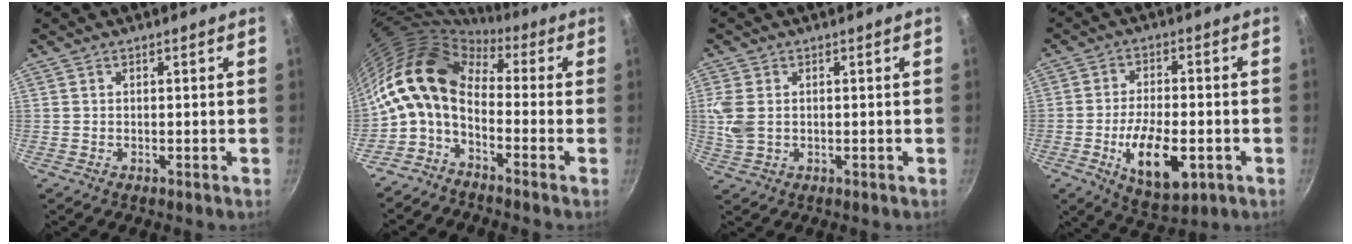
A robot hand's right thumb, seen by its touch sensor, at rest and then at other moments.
{"total": 13.6, "force": [-0.5, 8.2, 10.8], "torque": [-0.201, 0.028, -0.030]}
{"total": 5.1, "force": [0.6, 3.5, 3.7], "torque": [-0.081, -0.001, 0.015]}
{"total": 12.9, "force": [-3.8, 6.0, 10.8], "torque": [-0.168, 0.007, -0.055]}